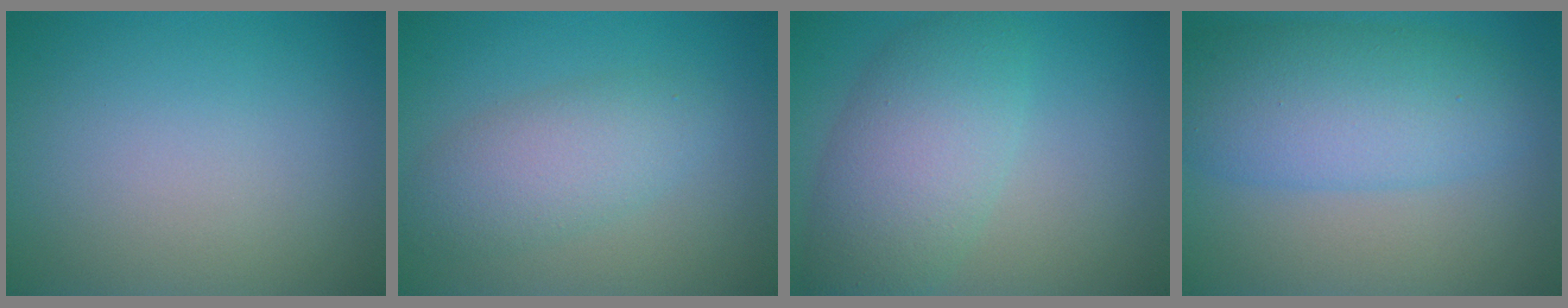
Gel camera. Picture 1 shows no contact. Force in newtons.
{"total": 3.9, "press": 3.9, "slide": 0.2}
{"total": 6.2, "press": 6.2, "slide": 0.1}
{"total": 7.2, "press": 7.2, "slide": 0.3}